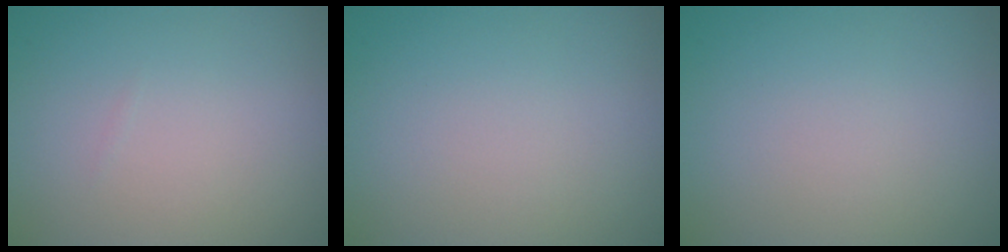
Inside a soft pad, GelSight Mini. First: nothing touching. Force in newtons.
{"total": 0.0}
{"total": 0.0}